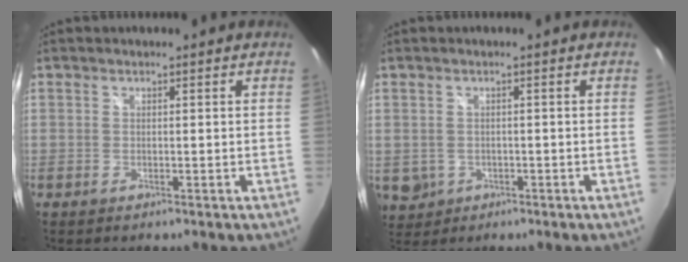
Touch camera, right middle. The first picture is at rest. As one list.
[{"total": 6.0, "force": [-1.1, 5.4, 2.3], "torque": [-0.061, -0.006, -0.003]}]